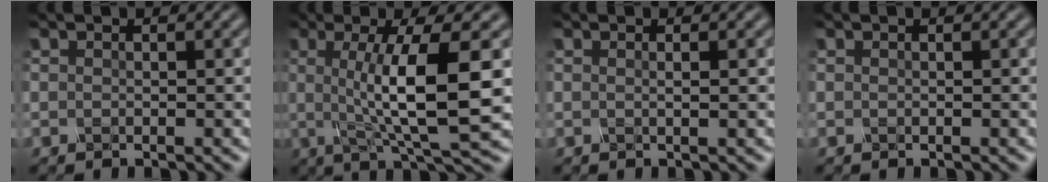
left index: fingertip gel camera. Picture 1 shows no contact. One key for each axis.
{"total": 9.0, "fx": 0.5, "fy": 1.9, "fz": 8.8, "tx": -0.121, "ty": -0.002, "tz": 0.009}
{"total": 1.0, "fx": 0.1, "fy": 0.3, "fz": 0.9, "tx": -0.009, "ty": 0.003, "tz": -0.005}
{"total": 0.0}